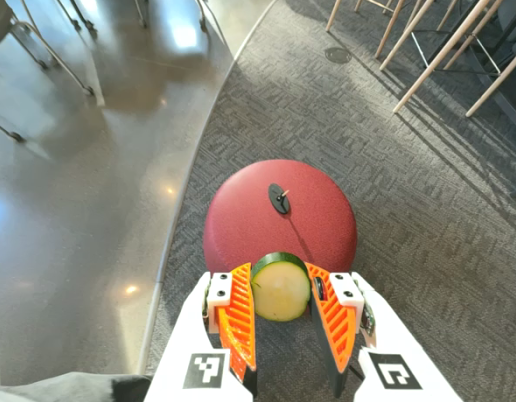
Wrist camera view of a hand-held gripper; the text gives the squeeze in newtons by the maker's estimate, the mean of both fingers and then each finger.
{"total": 11.2, "left": 11.2, "right": 11.3}